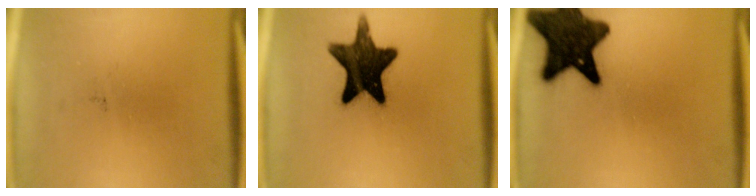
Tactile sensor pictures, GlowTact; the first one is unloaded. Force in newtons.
{"total": 15.6}
{"total": 15.3}